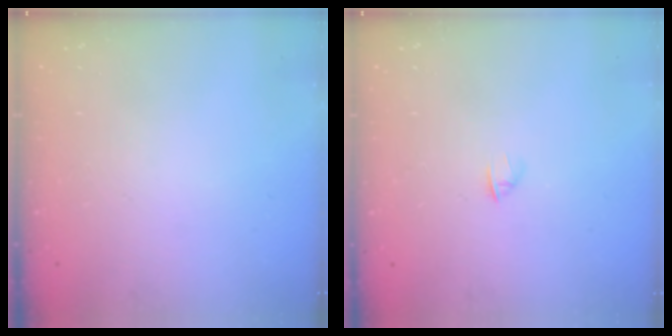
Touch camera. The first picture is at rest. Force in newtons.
{"total": 1.6, "press": 1.5, "slide": 0.4}